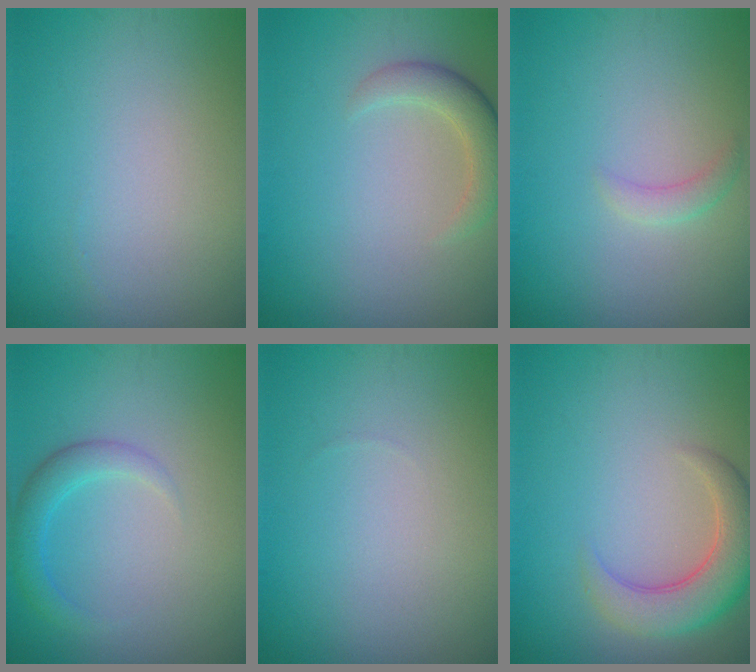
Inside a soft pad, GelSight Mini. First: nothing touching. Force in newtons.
{"total": 2.8, "press": 2.8, "slide": 0.0}
{"total": 1.2, "press": 1.2, "slide": 0.1}
{"total": 2.3, "press": 2.3, "slide": 0.1}
{"total": 0.0}
{"total": 4.7, "press": 4.7, "slide": 0.3}